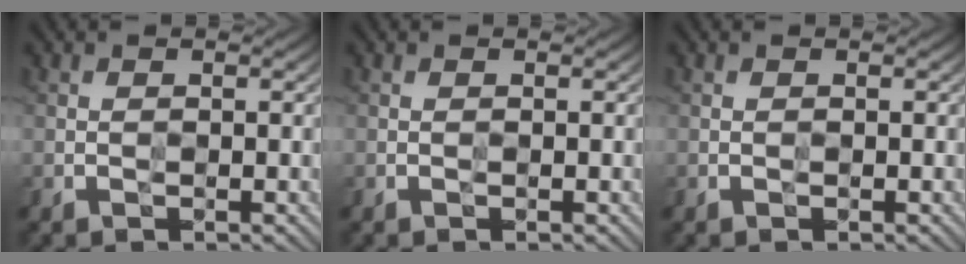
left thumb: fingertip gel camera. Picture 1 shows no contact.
{"total": 0.0}
{"total": 0.0}